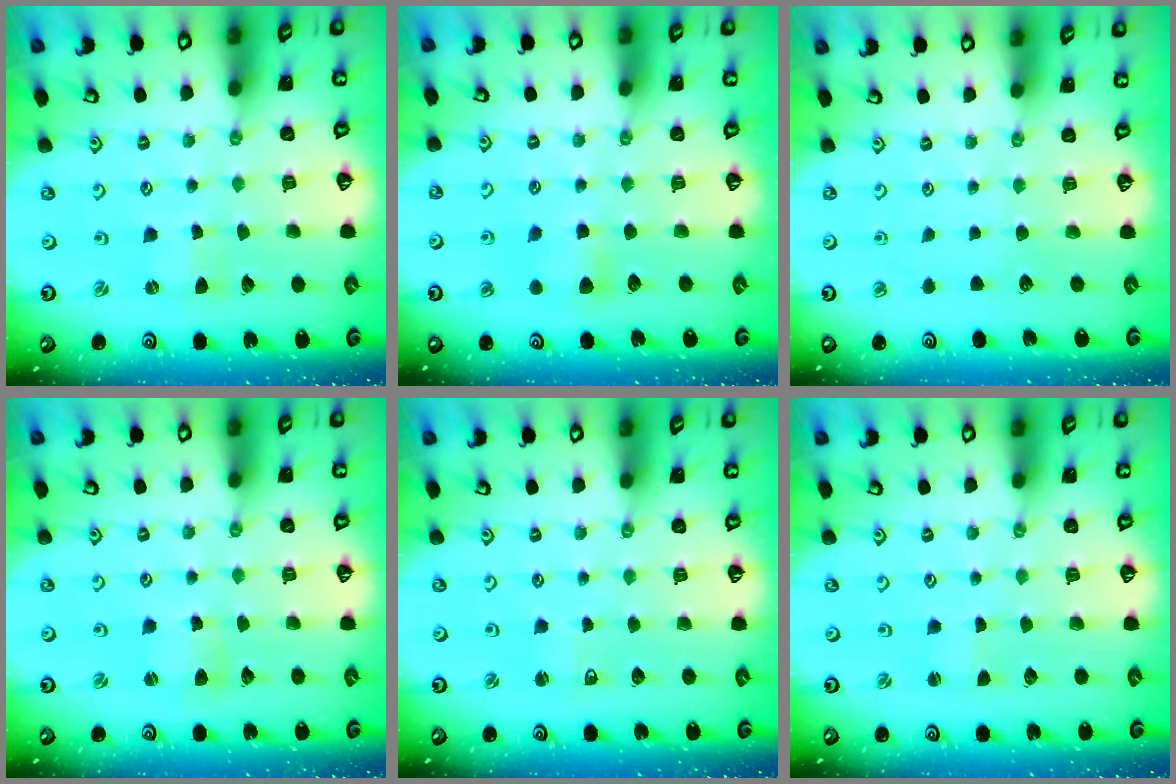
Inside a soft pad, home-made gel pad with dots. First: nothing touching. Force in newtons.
{"total": 5.2, "press": 5.1, "slide": 0.7}
{"total": 0.0}
{"total": 1.8, "press": 1.8, "slide": 0.2}
{"total": 2.4, "press": 2.4, "slide": 0.3}
{"total": 0.0}